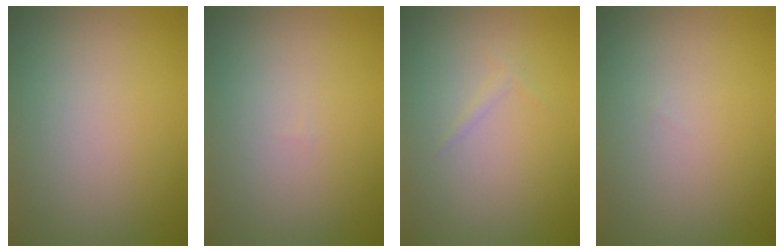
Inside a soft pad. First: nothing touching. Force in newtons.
{"total": 0.0}
{"total": 0.5, "press": 0.5, "slide": 0.1}
{"total": 0.0}